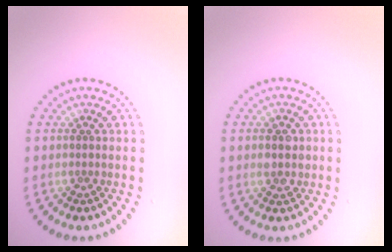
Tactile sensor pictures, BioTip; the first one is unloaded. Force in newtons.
{"total": 1.8, "press": 1.8, "slide": 0.2}